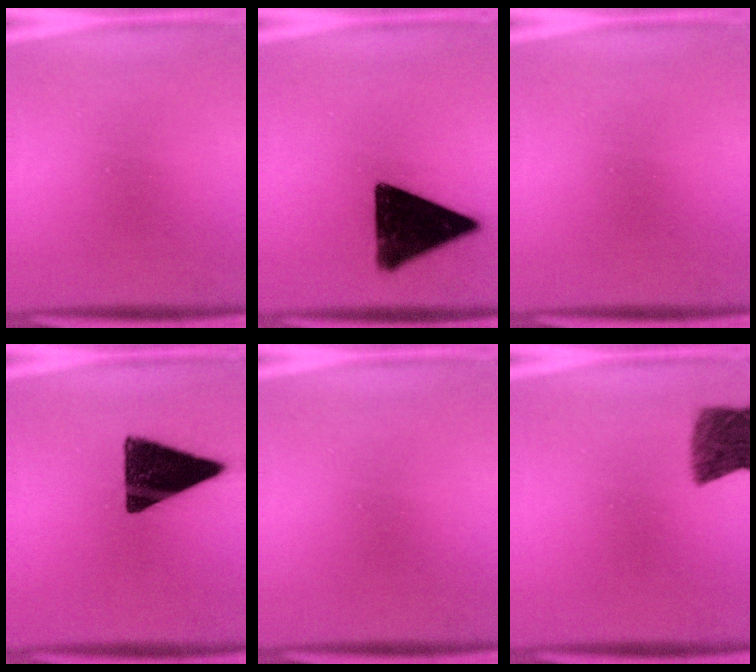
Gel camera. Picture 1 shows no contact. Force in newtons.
{"total": 15.9}
{"total": 0.0}
{"total": 15.7}
{"total": 0.0}
{"total": 7.8}